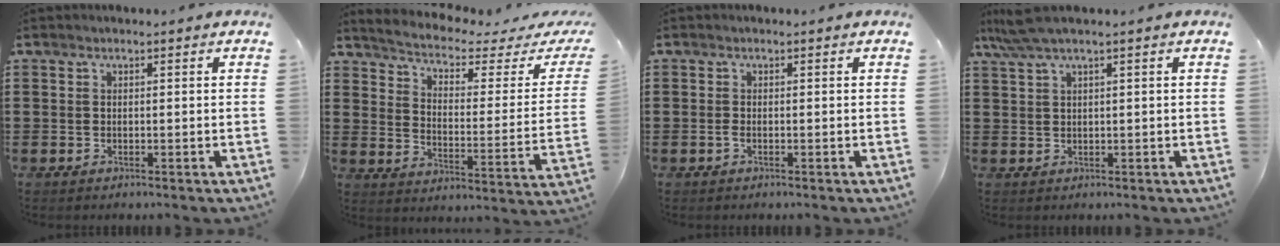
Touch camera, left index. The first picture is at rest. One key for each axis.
{"total": 2.8, "fx": 2.0, "fy": 0.5, "fz": 1.9, "tx": -0.054, "ty": -0.026, "tz": 0.023}
{"total": 0.7, "fx": -0.2, "fy": 0.1, "fz": 0.7, "tx": -0.013, "ty": -0.004, "tz": -0.003}
{"total": 3.4, "fx": 1.9, "fy": 0.1, "fz": 2.8, "tx": -0.065, "ty": 0.001, "tz": 0.031}